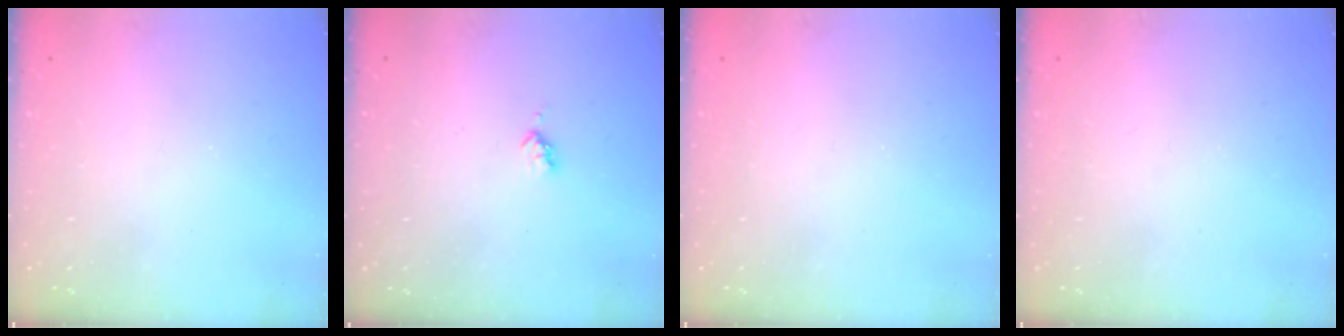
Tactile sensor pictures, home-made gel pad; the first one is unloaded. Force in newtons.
{"total": 2.7, "press": 2.6, "slide": 0.5}
{"total": 0.0}
{"total": 0.0}